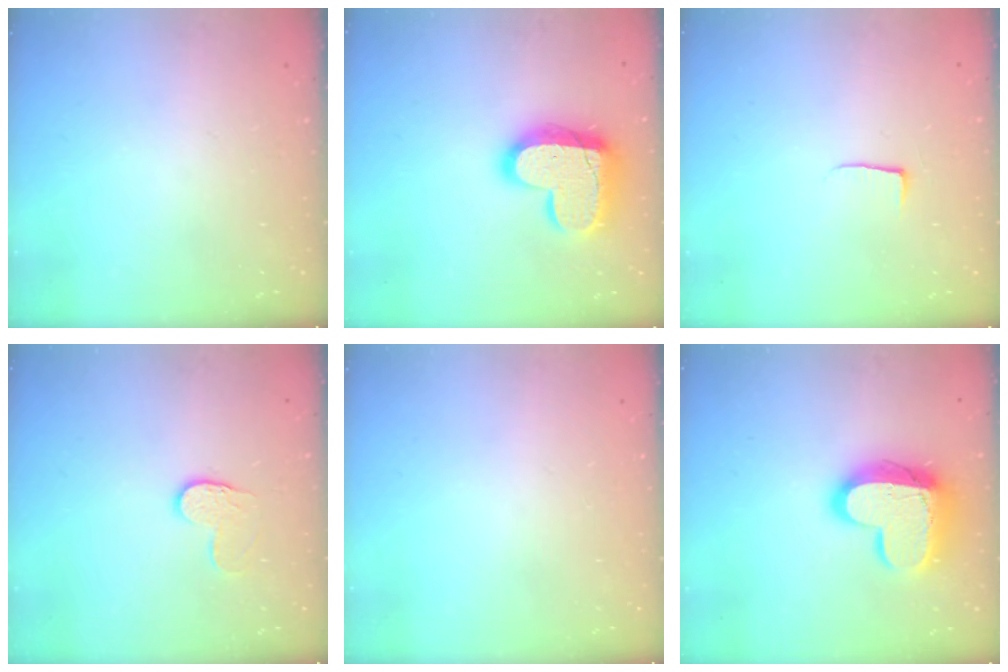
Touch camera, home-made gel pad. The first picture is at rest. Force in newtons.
{"total": 18.0, "press": 17.9, "slide": 1.3}
{"total": 3.9, "press": 3.9, "slide": 0.5}
{"total": 6.2, "press": 6.2, "slide": 0.4}
{"total": 0.0}
{"total": 15.7, "press": 15.7, "slide": 1.2}